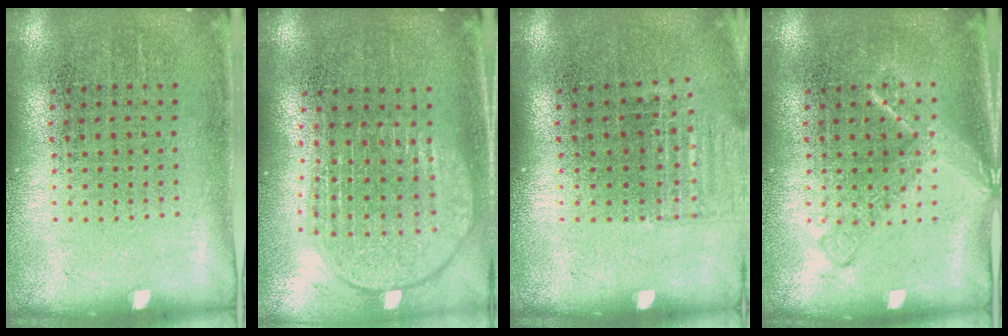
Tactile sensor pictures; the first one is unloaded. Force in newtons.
{"total": 1.9, "press": 1.6, "slide": 1.0}
{"total": 0.9, "press": 0.9, "slide": 0.3}
{"total": 1.5, "press": 1.5, "slide": 0.2}